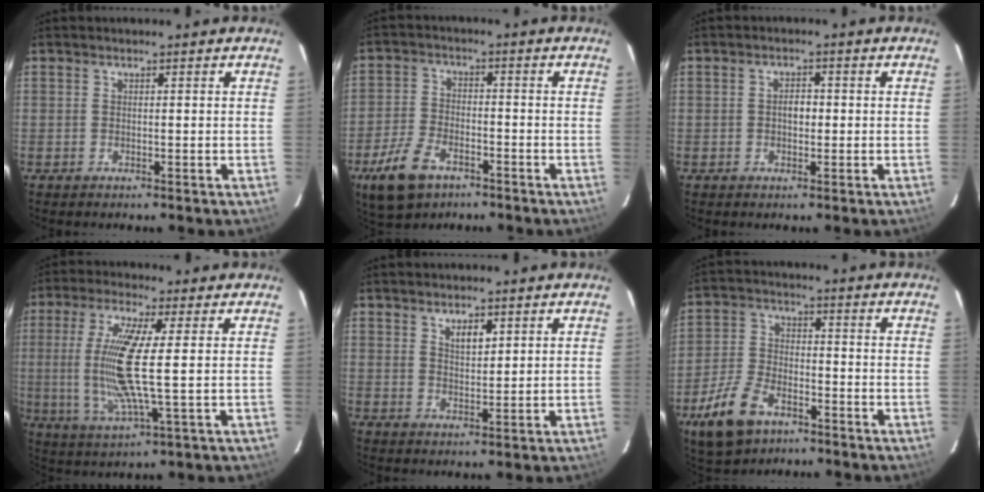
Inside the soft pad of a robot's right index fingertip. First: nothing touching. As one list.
[{"total": 10.2, "force": [-6.3, 5.5, 5.8], "torque": [-0.147, -0.005, -0.118]}, {"total": 2.3, "force": [-0.2, 1.5, 1.7], "torque": [-0.029, 0.008, -0.004]}, {"total": 13.4, "force": [0.7, 1.5, 13.3], "torque": [-0.264, -0.008, 0.014]}, {"total": 3.3, "force": [1.8, 1.5, 2.3], "torque": [-0.036, 0.002, 0.032]}, {"total": 11.6, "force": [-7.1, 6.1, 6.8], "torque": [-0.166, -0.005, -0.134]}]